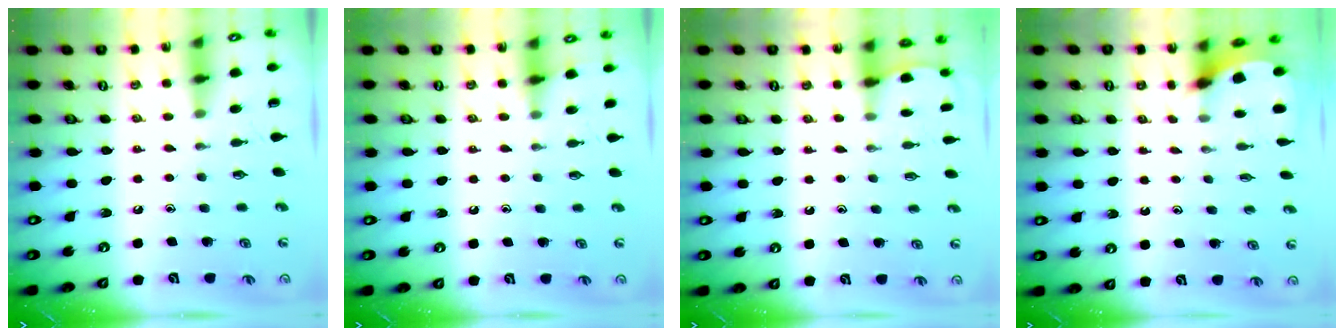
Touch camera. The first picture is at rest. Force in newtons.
{"total": 3.6, "press": 3.5, "slide": 0.4}
{"total": 0.9, "press": 0.9, "slide": 0.1}
{"total": 2.5, "press": 2.5, "slide": 0.1}